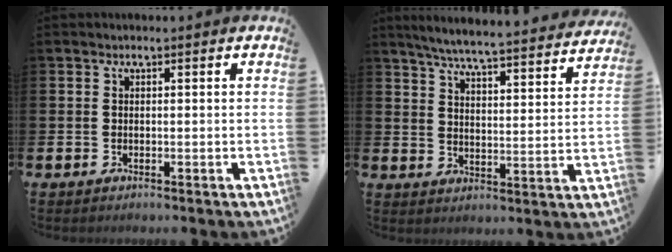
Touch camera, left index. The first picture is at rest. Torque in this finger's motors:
{"motor_torque": [1.03, -1.11, 0.67, 0.17]}